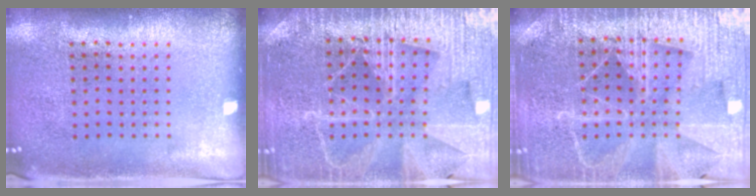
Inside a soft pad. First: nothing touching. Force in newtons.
{"total": 4.6, "press": 4.3, "slide": 1.8}
{"total": 4.9, "press": 4.5, "slide": 2.0}